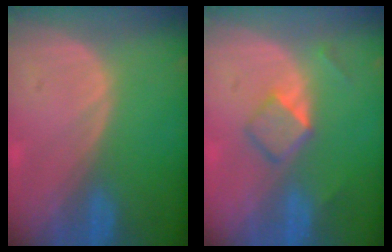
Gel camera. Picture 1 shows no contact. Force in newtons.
{"total": 4.1, "press": 4.0, "slide": 0.9}